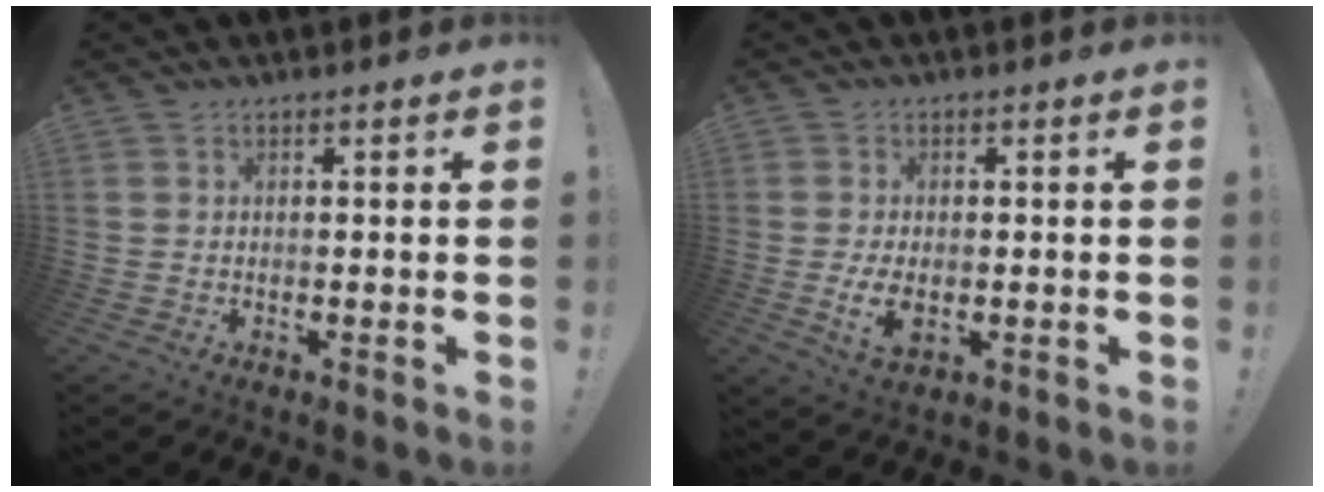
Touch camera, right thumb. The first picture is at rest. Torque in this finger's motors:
{"motor_torque": [0.85, 1.11, 0.80, -0.13, 0.04]}